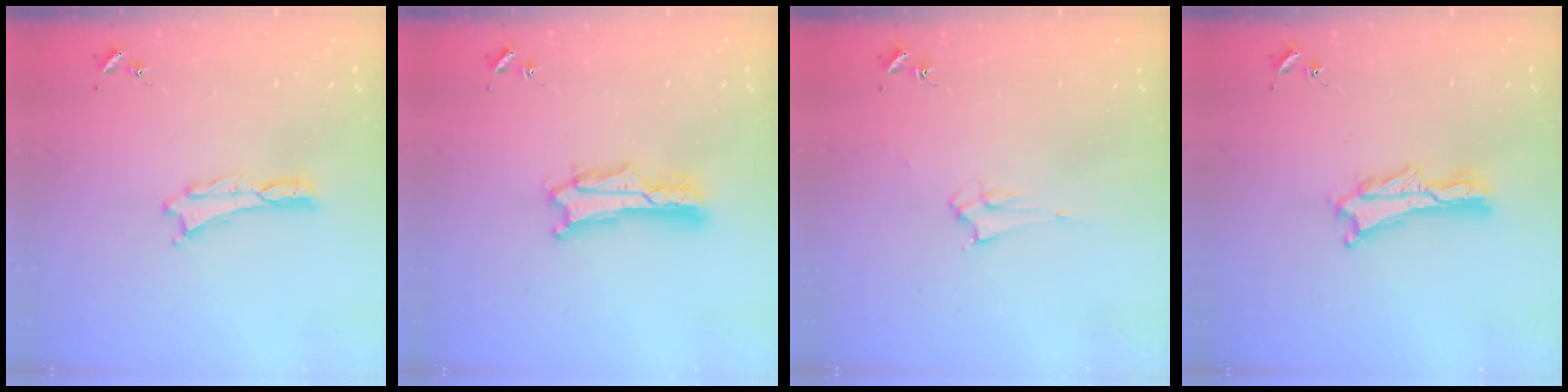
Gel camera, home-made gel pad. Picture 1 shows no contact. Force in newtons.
{"total": 2.7, "press": 2.7, "slide": 0.4}
{"total": 2.1, "press": 2.1, "slide": 0.2}
{"total": 2.1, "press": 2.1, "slide": 0.3}